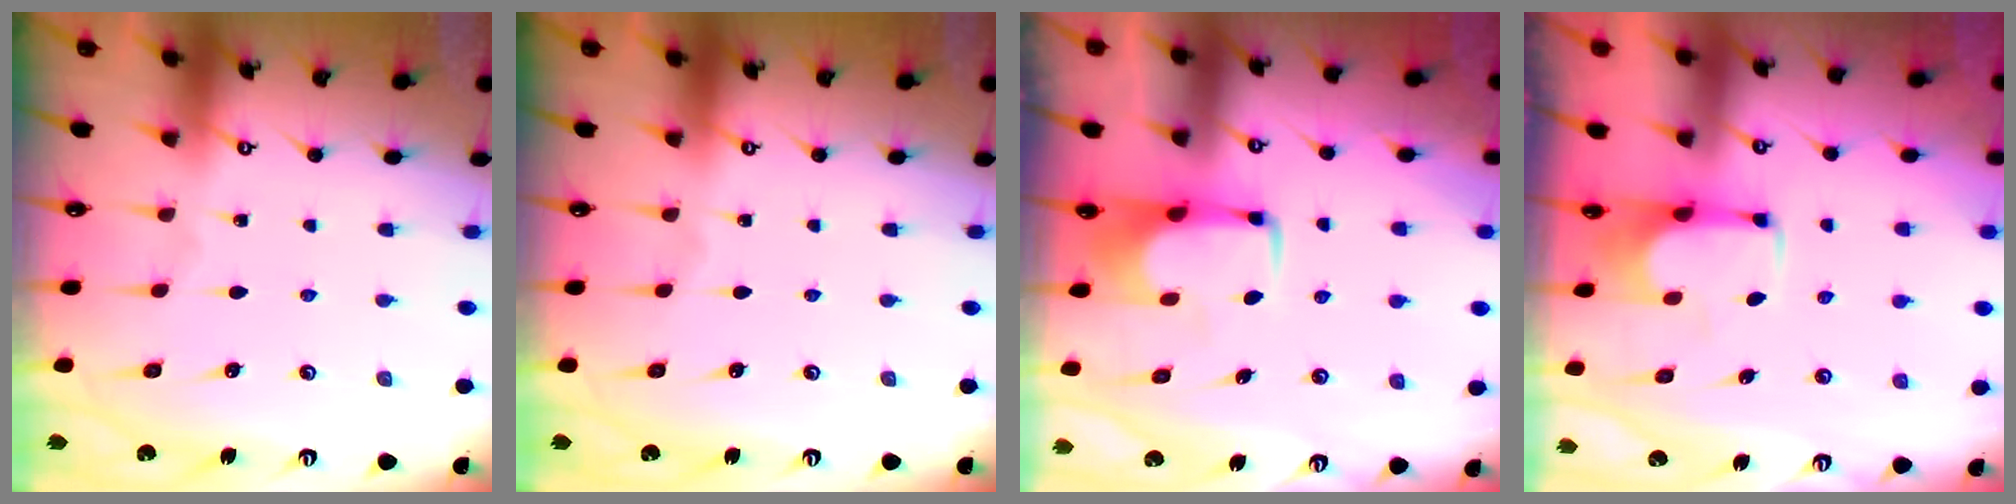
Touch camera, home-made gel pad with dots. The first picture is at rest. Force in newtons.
{"total": 0.0}
{"total": 1.6, "press": 1.5, "slide": 0.5}
{"total": 3.7, "press": 3.6, "slide": 0.8}